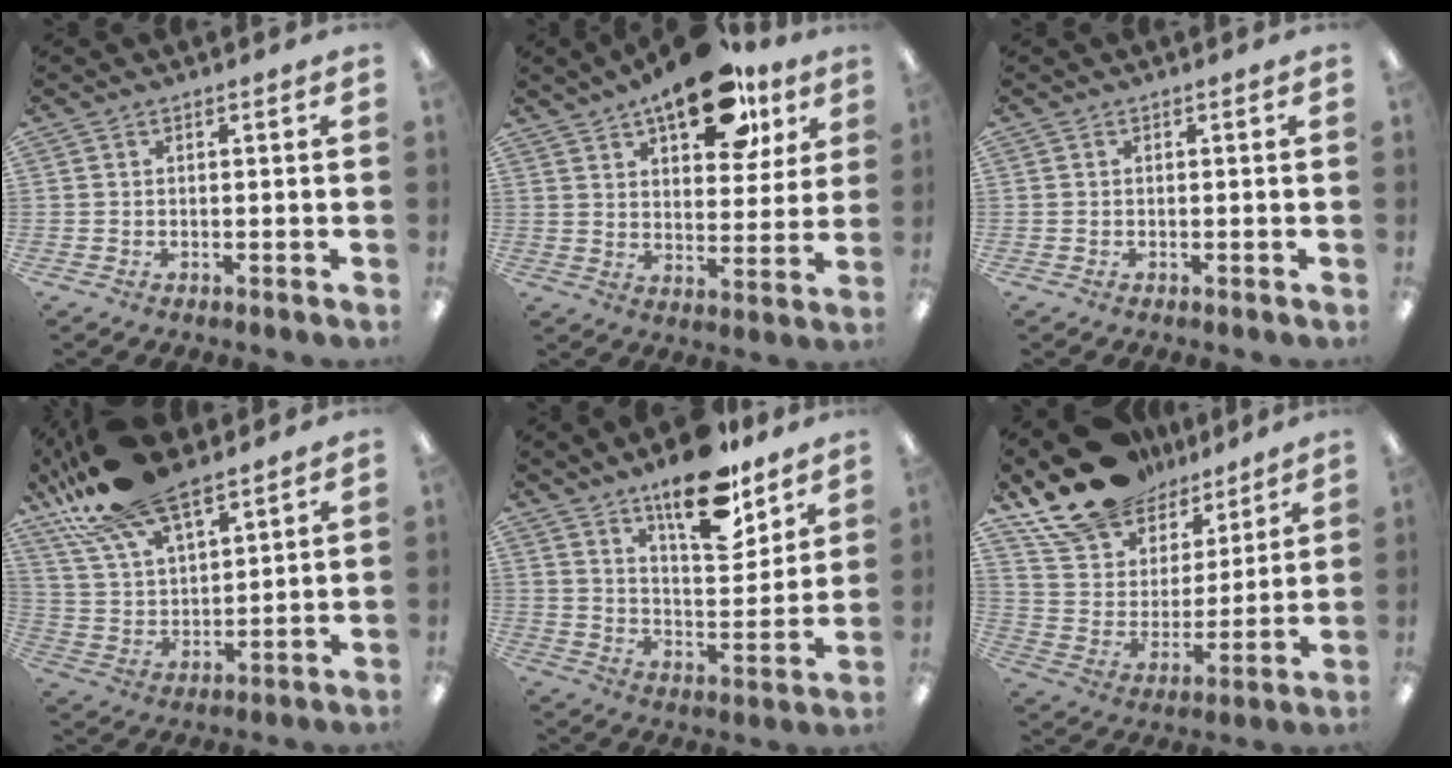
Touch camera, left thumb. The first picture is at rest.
{"total": 18.2, "force": [11.6, 8.1, 11.3], "torque": [-0.159, -0.049, 0.191]}
{"total": 0.0}
{"total": 18.5, "force": [14.2, 6.9, 9.6], "torque": [-0.196, -0.063, 0.255]}
{"total": 18.1, "force": [13.4, 6.8, 10.2], "torque": [-0.146, -0.086, 0.224]}
{"total": 17.5, "force": [14.4, 8.9, 4.5], "torque": [-0.108, -0.104, 0.266]}